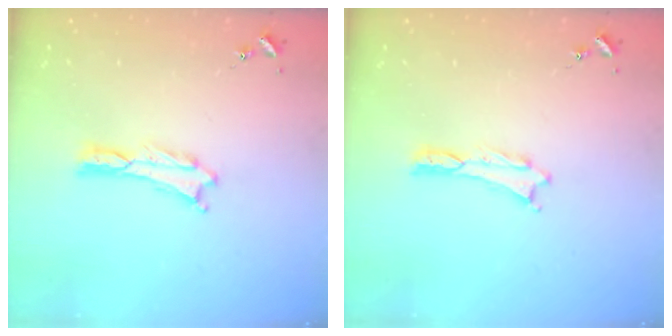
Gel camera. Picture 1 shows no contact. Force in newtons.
{"total": 0.0}